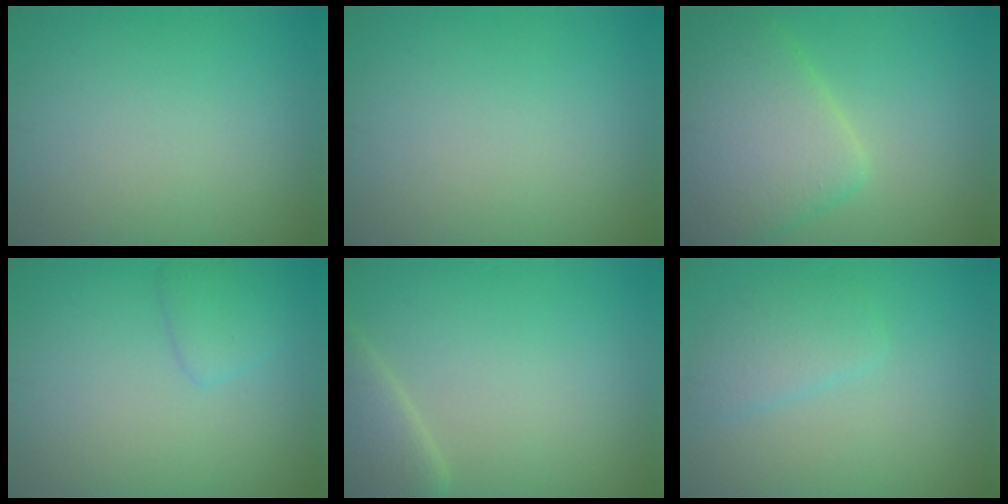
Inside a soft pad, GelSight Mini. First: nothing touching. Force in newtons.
{"total": 0.0}
{"total": 7.1, "press": 7.1, "slide": 0.3}
{"total": 1.7, "press": 1.7, "slide": 0.2}
{"total": 3.3, "press": 3.3, "slide": 0.3}
{"total": 2.1, "press": 2.1, "slide": 0.2}